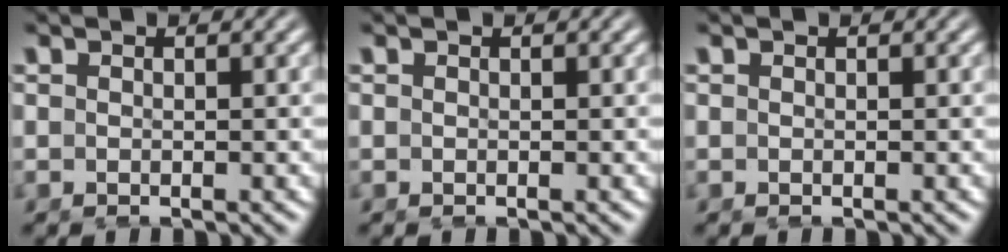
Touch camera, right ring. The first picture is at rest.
{"total": 0.0}
{"total": 0.0}